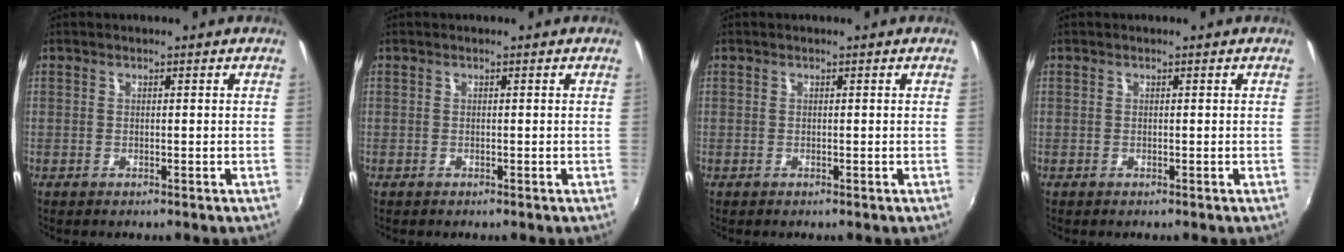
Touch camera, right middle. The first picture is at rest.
{"total": 0.0}
{"total": 0.0}
{"total": 0.0}